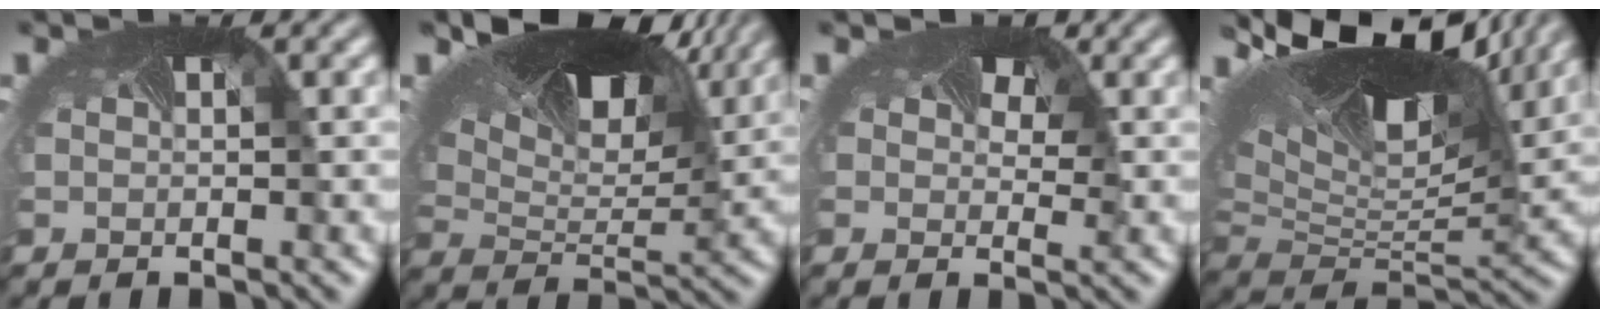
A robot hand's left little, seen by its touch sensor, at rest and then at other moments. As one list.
[{"total": 11.3, "force": [7.1, 5.5, 7.0], "torque": [-0.136, 0.004, 0.125]}, {"total": 2.4, "force": [1.1, 1.7, 1.2], "torque": [-0.024, -0.010, 0.019]}, {"total": 12.5, "force": [7.2, 5.8, 8.4], "torque": [-0.191, 0.019, 0.126]}]